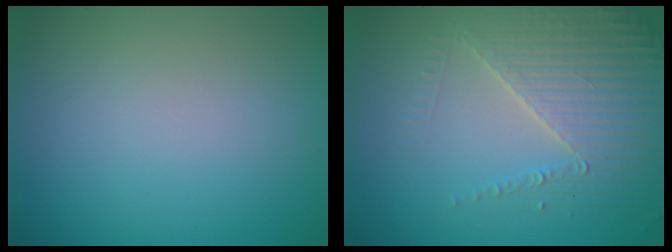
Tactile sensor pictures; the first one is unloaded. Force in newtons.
{"total": 4.1, "press": 3.7, "slide": 1.8}